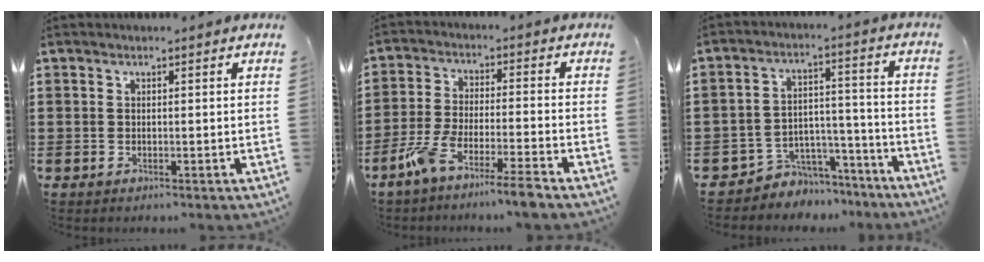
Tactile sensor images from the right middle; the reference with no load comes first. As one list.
[{"total": 7.3, "force": [-6.1, -0.4, 4.0], "torque": [-0.088, -0.017, -0.118]}, {"total": 5.3, "force": [-4.8, 2.4, 0.1], "torque": [-0.008, 0.018, -0.097]}]